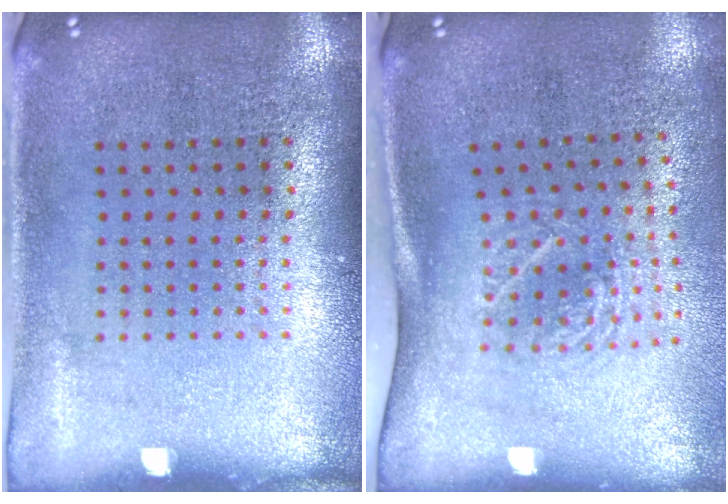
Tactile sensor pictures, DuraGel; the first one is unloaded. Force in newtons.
{"total": 1.9, "press": 1.3, "slide": 1.4}